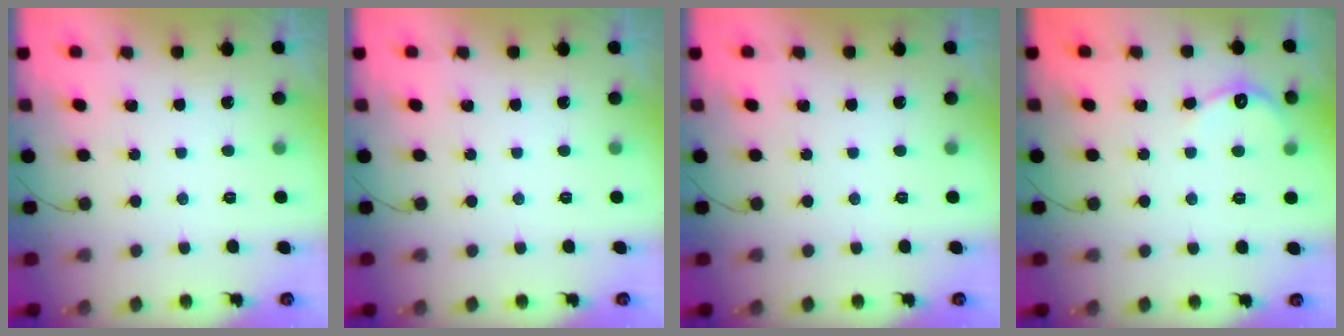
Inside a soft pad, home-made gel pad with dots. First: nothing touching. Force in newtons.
{"total": 0.0}
{"total": 0.0}
{"total": 3.9, "press": 3.9, "slide": 0.4}